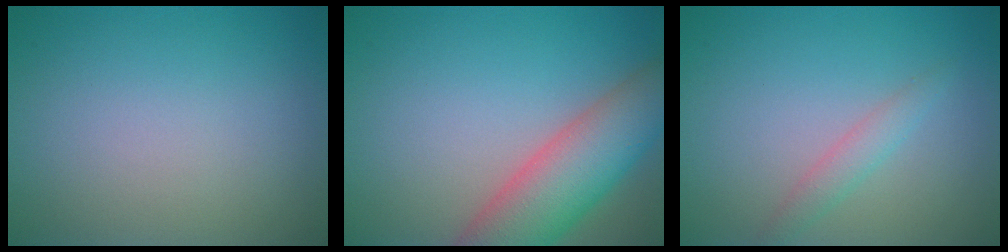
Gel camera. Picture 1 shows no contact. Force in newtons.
{"total": 8.2, "press": 8.2, "slide": 0.4}
{"total": 1.6, "press": 1.6, "slide": 0.0}